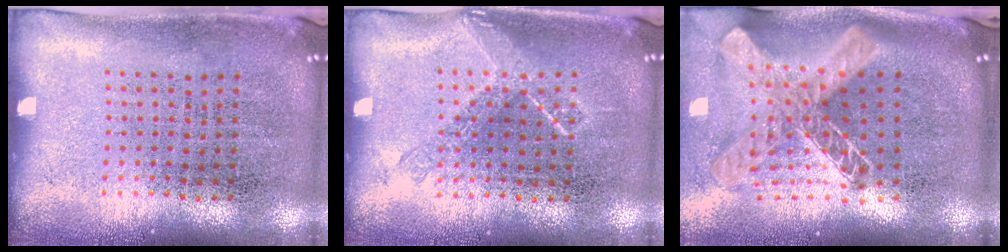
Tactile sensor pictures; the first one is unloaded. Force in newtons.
{"total": 1.0, "press": 0.9, "slide": 0.2}
{"total": 2.3, "press": 1.7, "slide": 1.5}